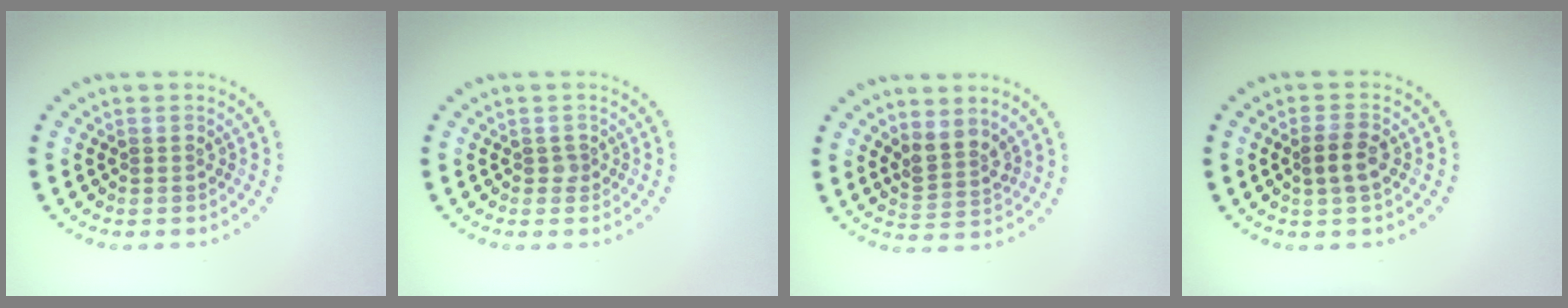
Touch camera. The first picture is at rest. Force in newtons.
{"total": 0.6, "press": 0.5, "slide": 0.4}
{"total": 2.4, "press": 1.8, "slide": 1.6}
{"total": 2.1, "press": 2.0, "slide": 0.6}